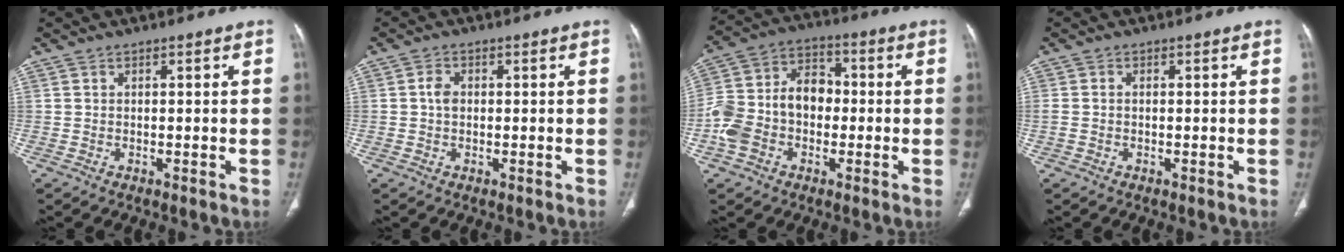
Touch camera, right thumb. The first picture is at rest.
{"total": 2.2, "force": [0.1, 1.6, 1.5], "torque": [-0.022, 0.004, -0.002]}
{"total": 13.6, "force": [-2.2, 10.0, 9.0], "torque": [-0.161, 0.051, -0.049]}
{"total": 1.2, "force": [-0.2, 0.9, 0.9], "torque": [-0.021, 0.002, -0.004]}